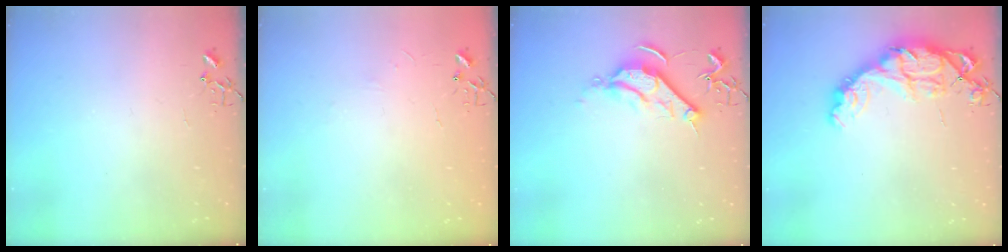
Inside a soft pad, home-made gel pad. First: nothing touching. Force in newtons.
{"total": 2.7, "press": 2.7, "slide": 0.4}
{"total": 9.2, "press": 9.1, "slide": 0.5}
{"total": 14.7, "press": 14.7, "slide": 1.2}